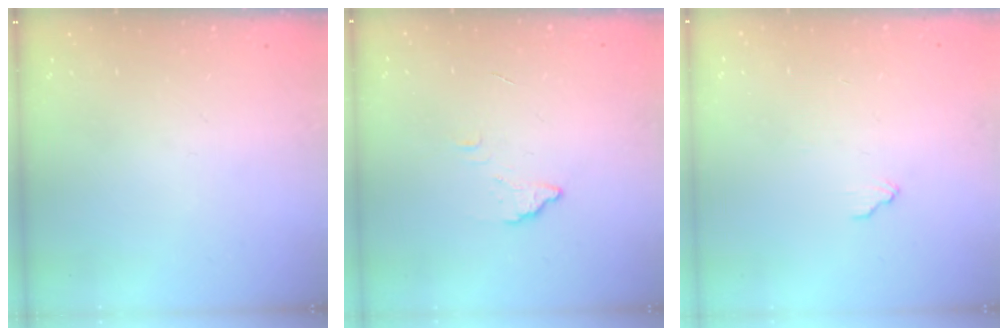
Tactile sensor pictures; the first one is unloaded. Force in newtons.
{"total": 2.8, "press": 2.8, "slide": 0.2}
{"total": 4.8, "press": 4.8, "slide": 0.3}